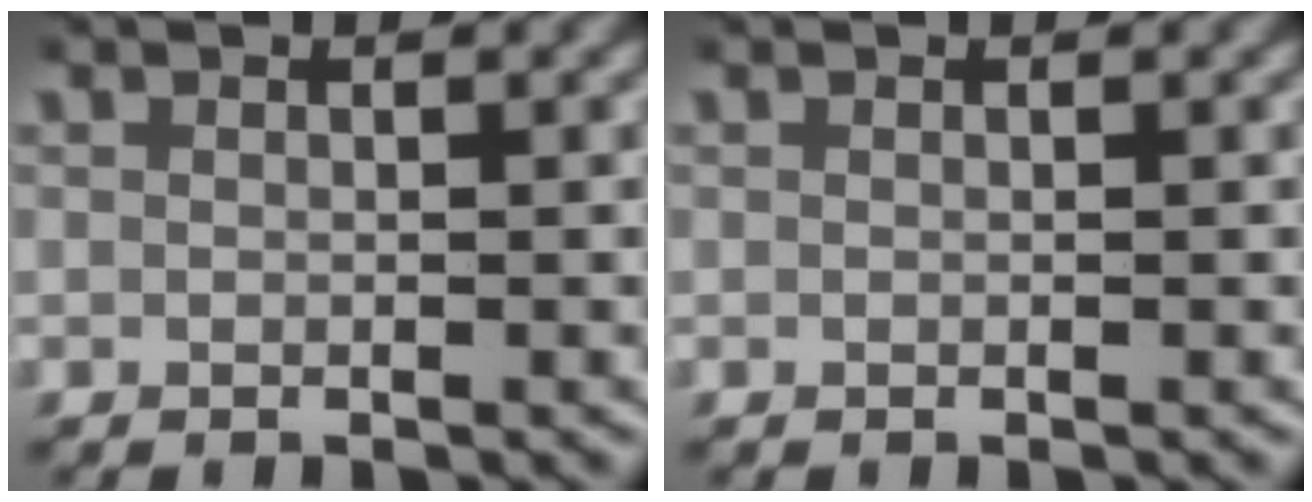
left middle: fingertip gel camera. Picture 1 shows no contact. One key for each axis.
{"total": 0.0}